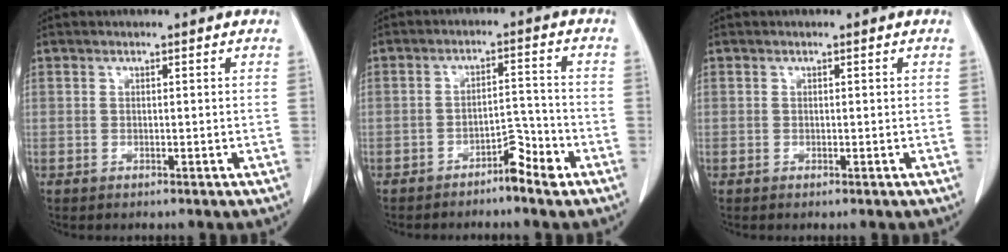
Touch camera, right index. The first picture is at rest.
{"total": 4.3, "force": [-3.3, 0.9, 2.6], "torque": [-0.034, 0.007, -0.056]}
{"total": 0.0}